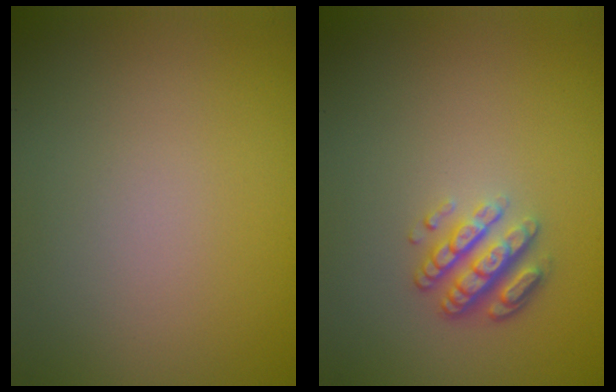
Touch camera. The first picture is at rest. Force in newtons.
{"total": 3.4, "press": 2.6, "slide": 2.3}